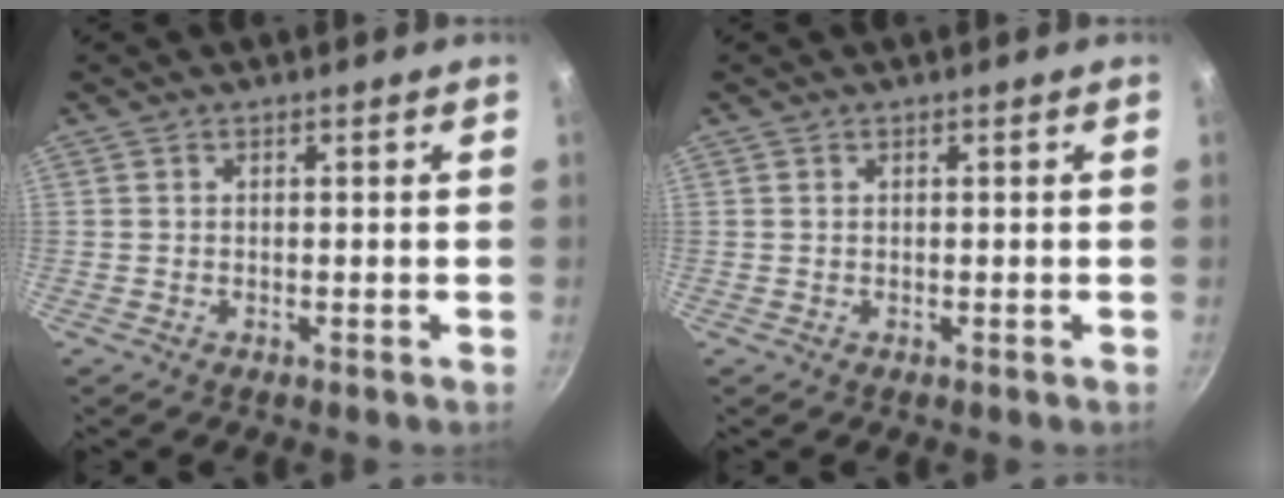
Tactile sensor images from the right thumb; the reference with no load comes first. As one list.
[{"total": 0.0}]